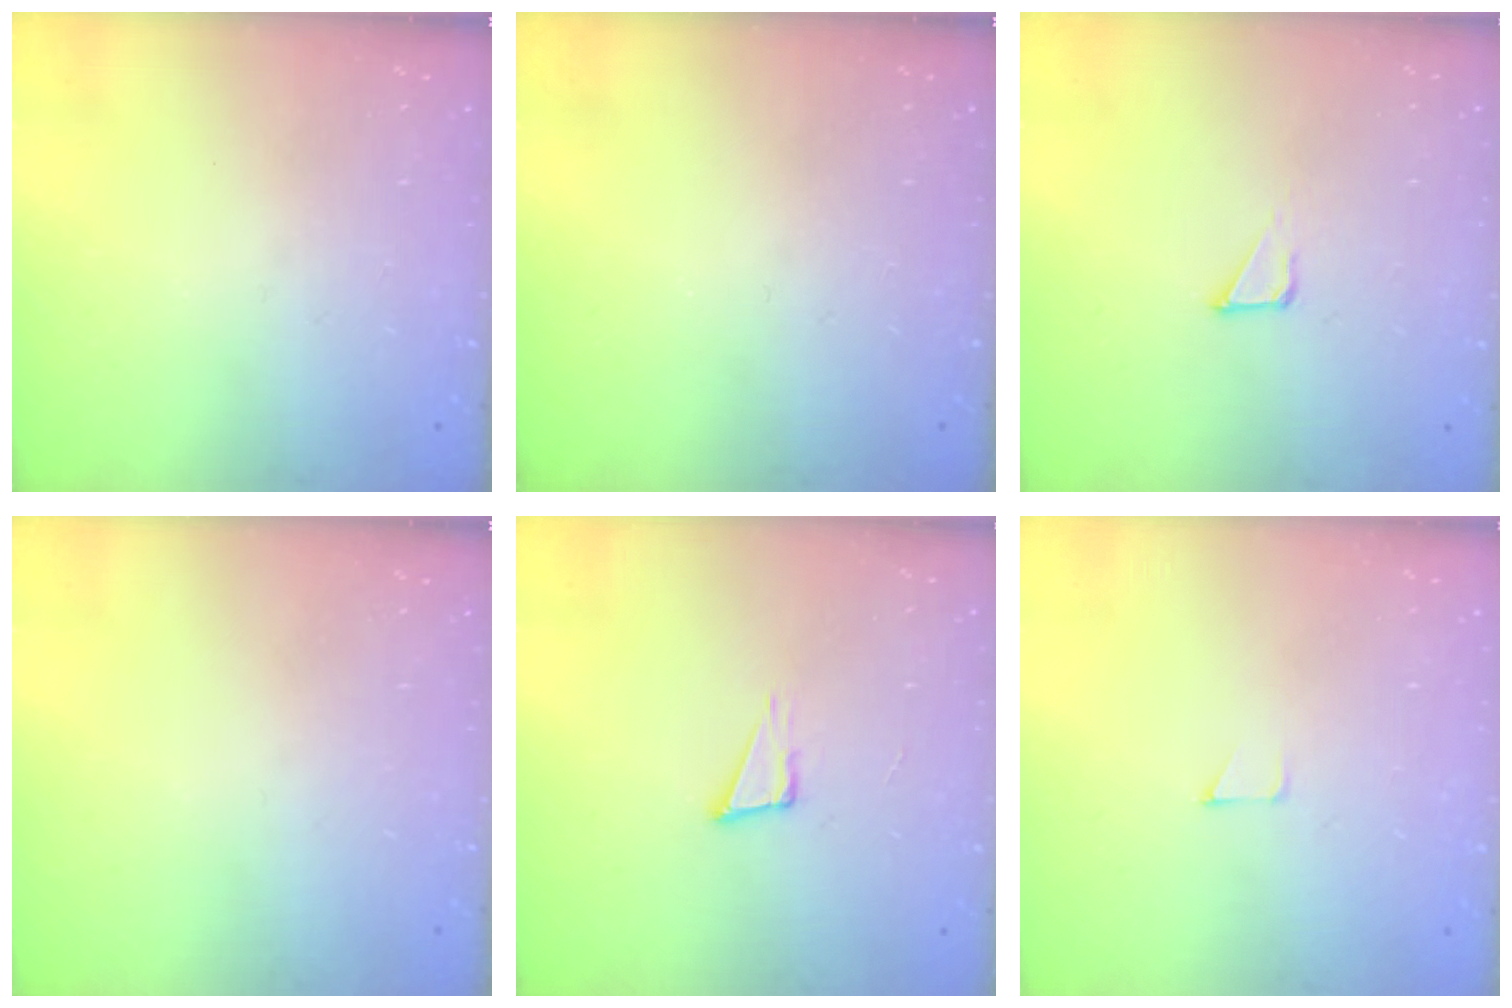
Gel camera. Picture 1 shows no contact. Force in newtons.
{"total": 0.0}
{"total": 2.8, "press": 2.8, "slide": 0.1}
{"total": 0.0}
{"total": 5.1, "press": 3.9, "slide": 3.2}
{"total": 2.6, "press": 2.6, "slide": 0.2}